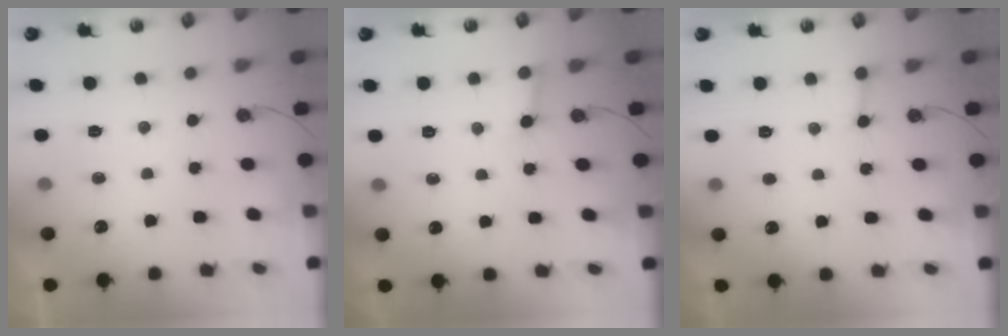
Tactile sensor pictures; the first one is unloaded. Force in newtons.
{"total": 3.7, "press": 3.7, "slide": 0.3}
{"total": 4.3, "press": 4.3, "slide": 0.5}